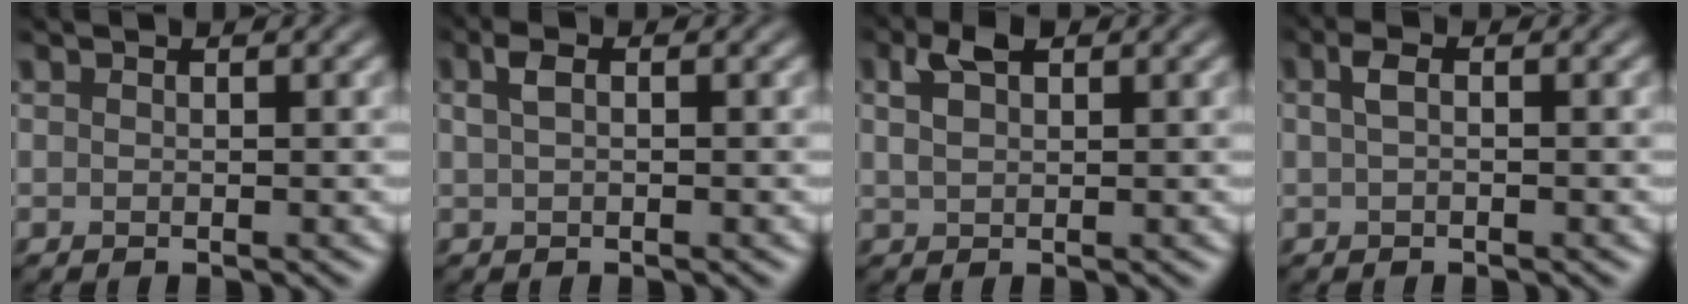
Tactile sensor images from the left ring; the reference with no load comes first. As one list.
[{"total": 1.6, "force": [0.5, 0.7, 1.3], "torque": [-0.029, 0.007, 0.007]}, {"total": 2.8, "force": [1.3, 1.5, 1.9], "torque": [-0.038, 0.005, 0.024]}, {"total": 1.4, "force": [0.2, 0.6, 1.3], "torque": [-0.029, 0.005, 0.001]}]